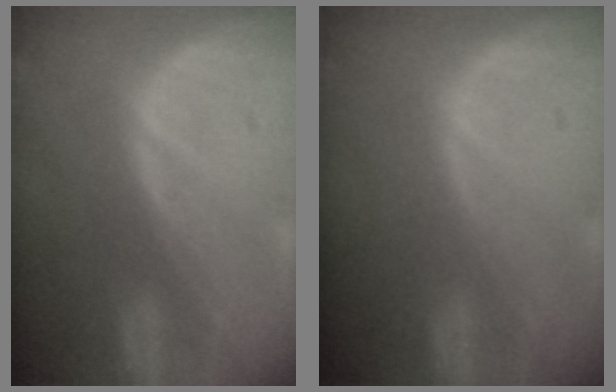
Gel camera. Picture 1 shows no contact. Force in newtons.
{"total": 0.0}